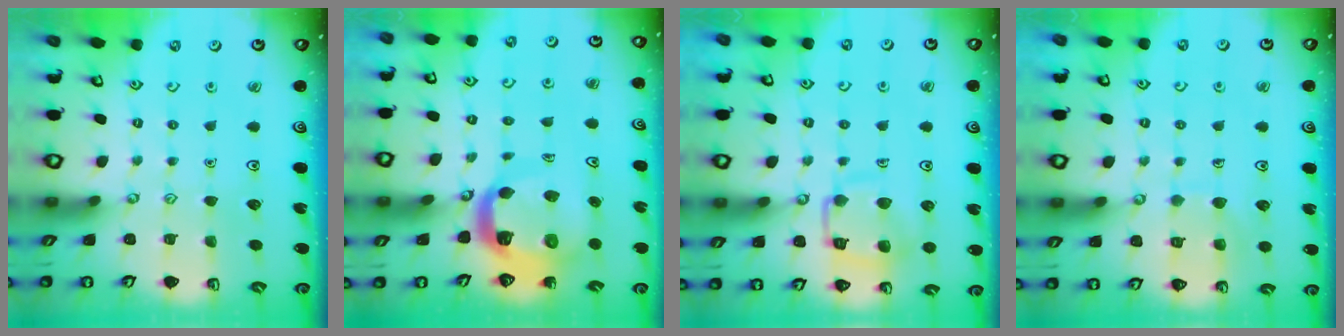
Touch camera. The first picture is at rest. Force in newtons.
{"total": 10.7, "press": 10.6, "slide": 1.3}
{"total": 13.1, "press": 13.0, "slide": 1.5}
{"total": 6.8, "press": 6.8, "slide": 0.6}